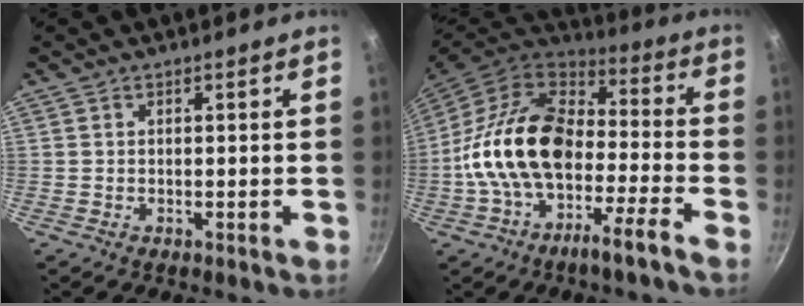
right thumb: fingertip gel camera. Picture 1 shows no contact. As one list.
[{"total": 18.0, "force": [-6.2, 7.6, 15.1], "torque": [-0.267, 0.056, -0.121]}]